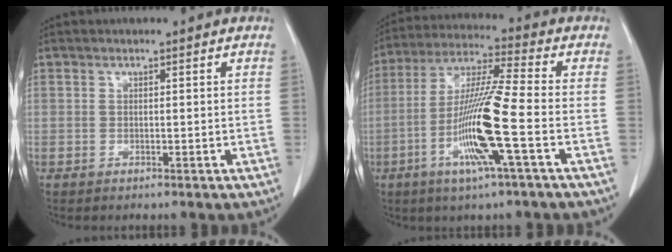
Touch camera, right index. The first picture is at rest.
{"total": 13.5, "force": [-4.2, -0.5, 12.8], "torque": [-0.258, -0.010, -0.087]}